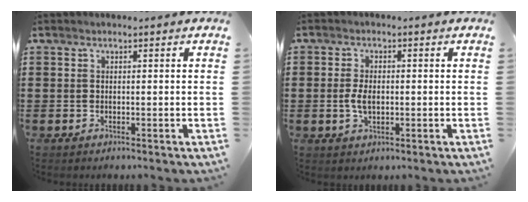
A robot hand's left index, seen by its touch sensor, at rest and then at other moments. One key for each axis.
{"total": 3.6, "fx": -0.2, "fy": 1.8, "fz": 3.0, "tx": -0.074, "ty": -0.002, "tz": -0.009}